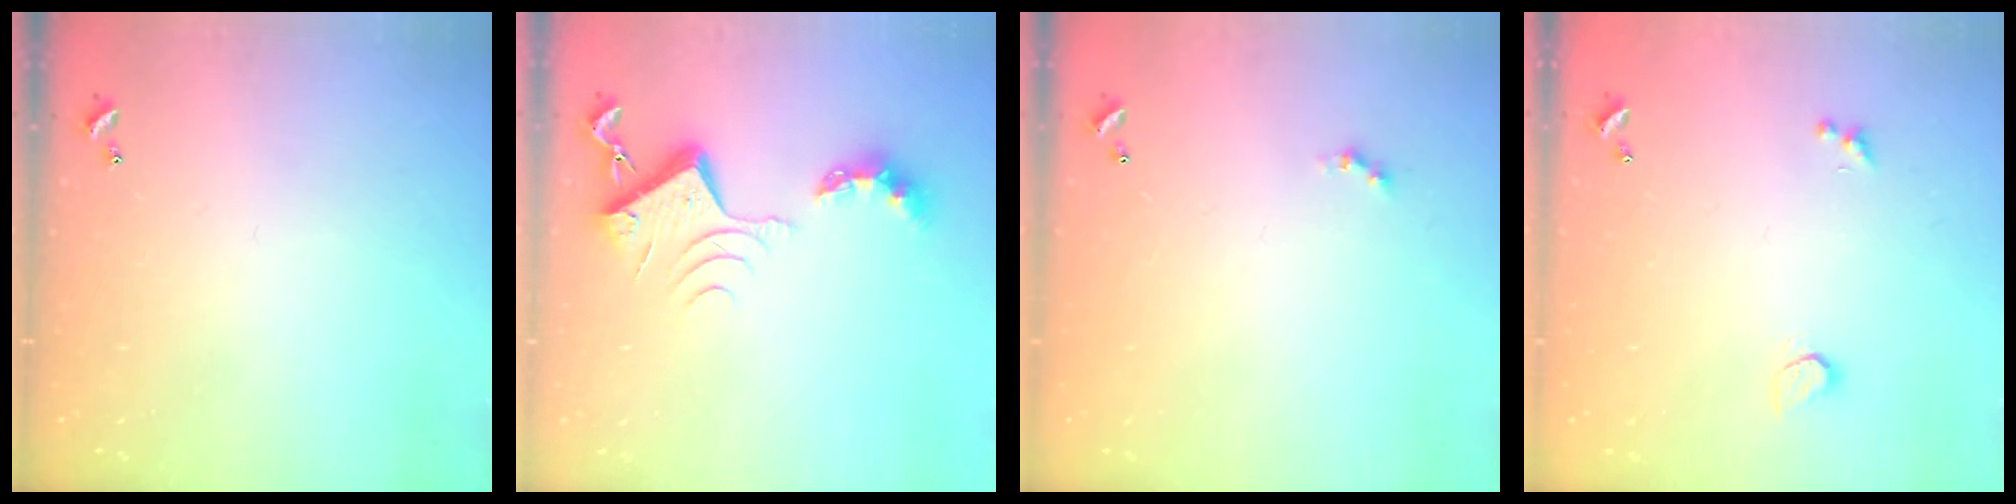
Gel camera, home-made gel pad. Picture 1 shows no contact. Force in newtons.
{"total": 8.9, "press": 8.8, "slide": 1.1}
{"total": 0.0}
{"total": 0.9, "press": 0.8, "slide": 0.4}